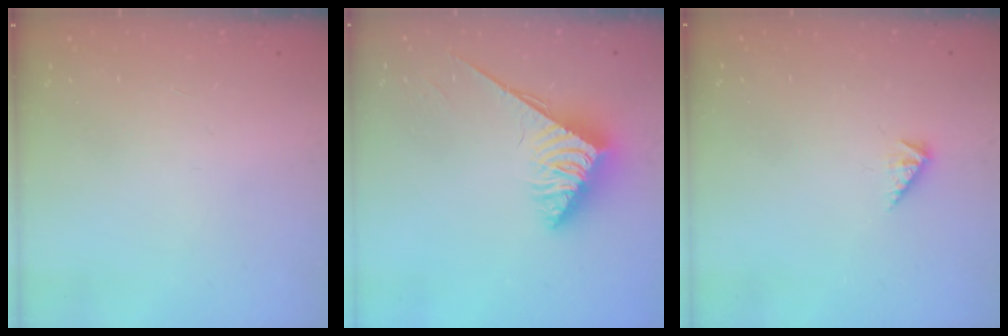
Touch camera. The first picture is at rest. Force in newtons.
{"total": 3.8, "press": 3.8, "slide": 0.6}
{"total": 2.8, "press": 2.7, "slide": 0.4}